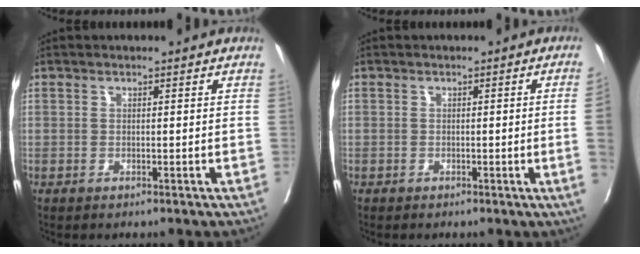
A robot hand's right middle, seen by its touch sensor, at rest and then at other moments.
{"total": 2.5, "force": [-0.3, -0.8, 2.4], "torque": [-0.030, -0.004, -0.003]}